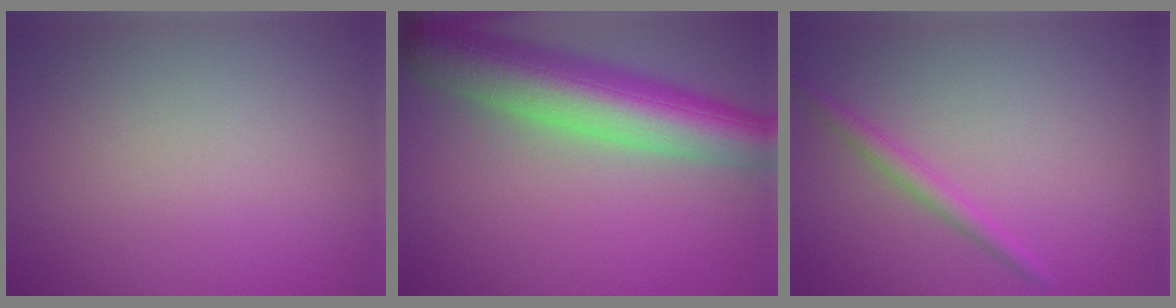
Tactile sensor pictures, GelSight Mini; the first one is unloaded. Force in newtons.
{"total": 9.9, "press": 9.8, "slide": 0.5}
{"total": 1.7, "press": 1.7, "slide": 0.1}